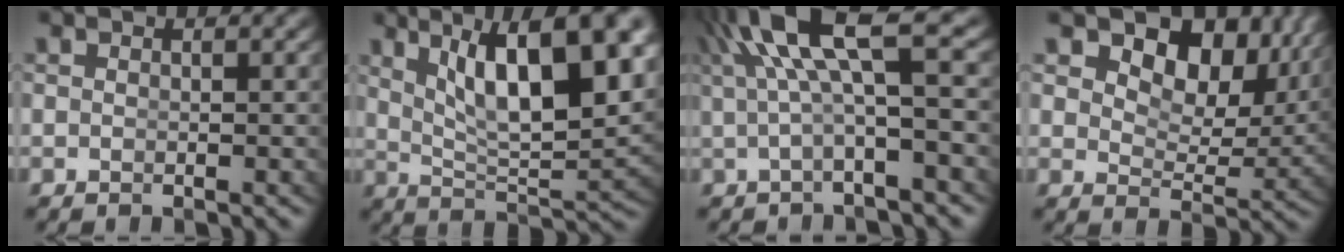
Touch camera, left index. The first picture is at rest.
{"total": 11.2, "force": [4.2, 3.9, 9.6], "torque": [-0.139, 0.004, 0.069]}
{"total": 6.2, "force": [2.4, 1.3, 5.6], "torque": [-0.096, 0.013, 0.036]}
{"total": 9.7, "force": [5.0, 5.1, 6.6], "torque": [-0.096, 0.000, 0.076]}